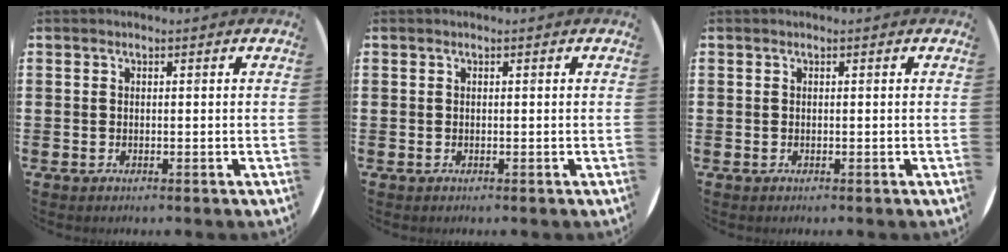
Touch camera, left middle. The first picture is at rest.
{"total": 0.0}
{"total": 0.0}